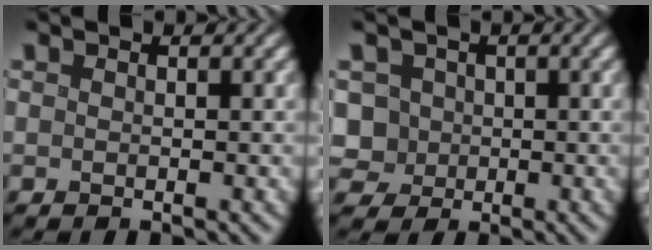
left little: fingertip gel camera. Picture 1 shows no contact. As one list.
[{"total": 5.6, "force": [-0.4, 5.2, 2.2], "torque": [-0.047, 0.024, -0.036]}]